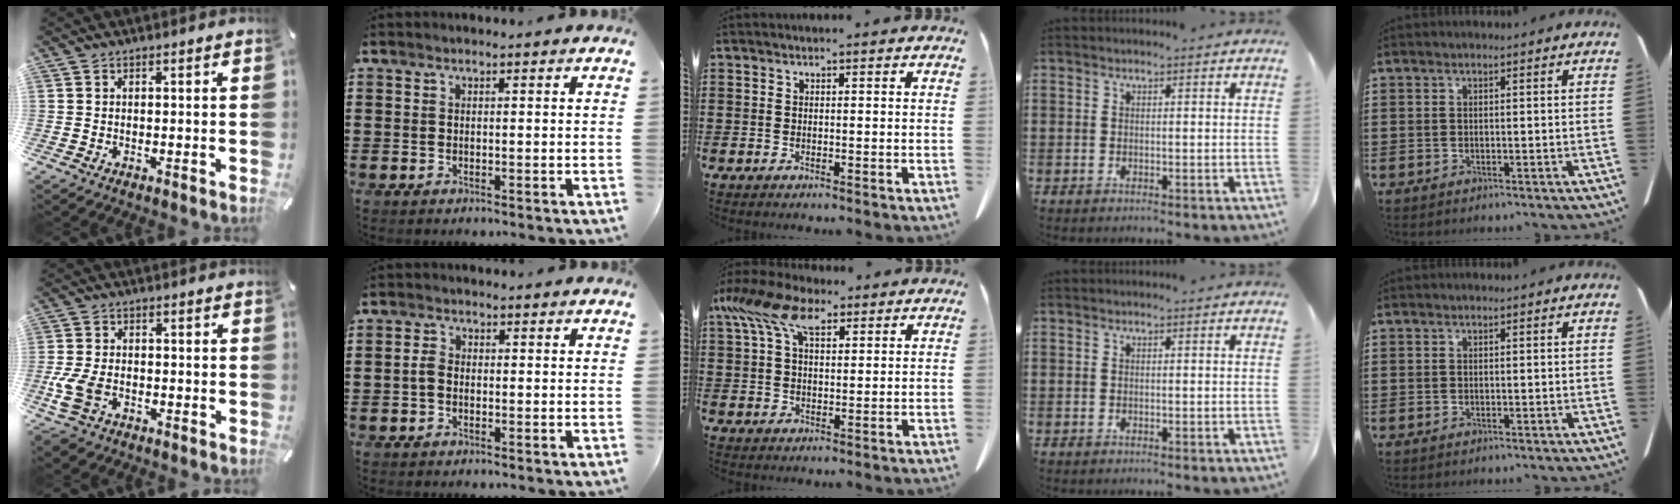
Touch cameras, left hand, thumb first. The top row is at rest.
{"thumb": {"total": 8.4, "force": [-3.3, 5.4, 5.5], "torque": [-0.137, 0.001, -0.062]}, "index": {"total": 1.8, "force": [-0.6, 1.2, 1.2], "torque": [-0.032, 0.001, -0.014]}, "middle": {"total": 9.5, "force": [5.6, 4.6, 6.2], "torque": [-0.148, 0.004, 0.102]}}